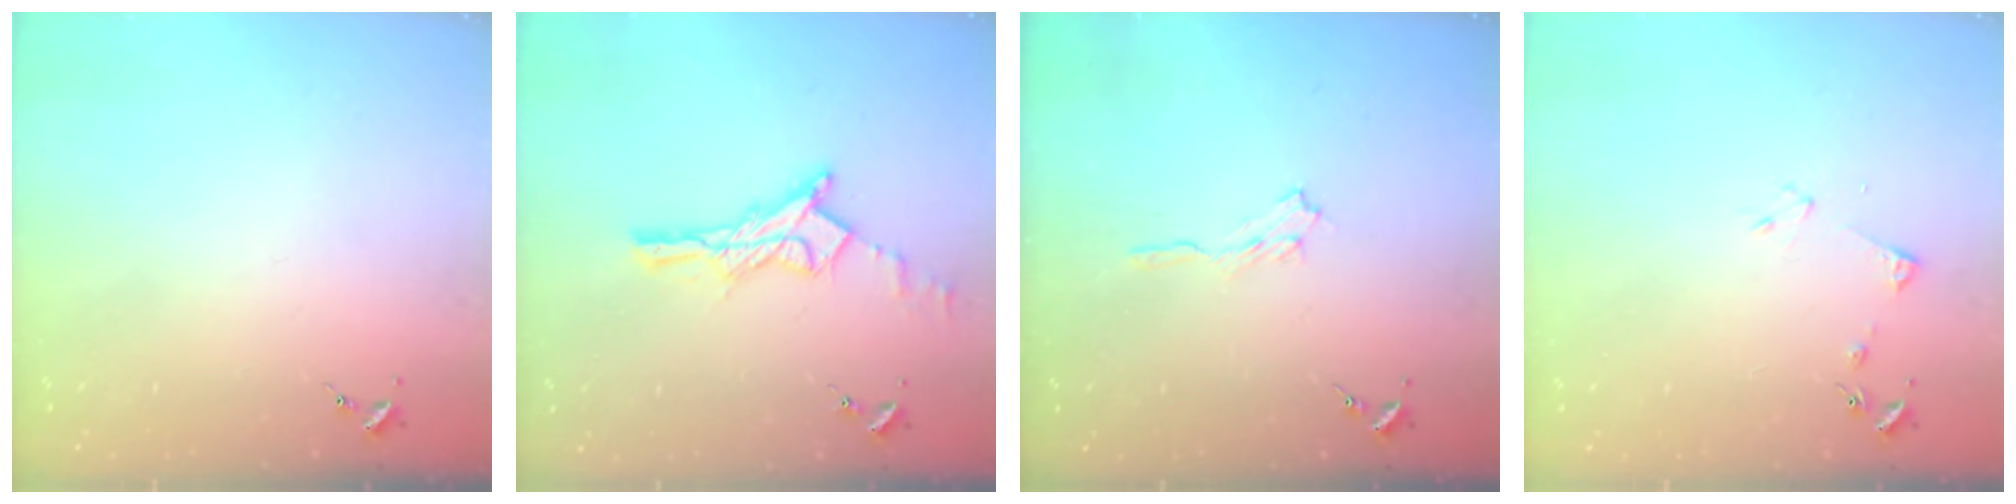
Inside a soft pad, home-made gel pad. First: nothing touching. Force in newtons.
{"total": 14.2, "press": 14.1, "slide": 1.0}
{"total": 5.8, "press": 5.7, "slide": 0.6}
{"total": 4.5, "press": 4.5, "slide": 0.6}